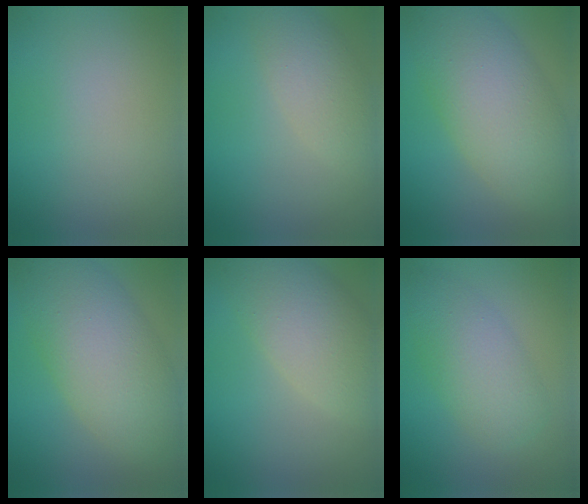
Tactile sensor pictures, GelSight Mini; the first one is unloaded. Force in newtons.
{"total": 3.7, "press": 3.7, "slide": 0.2}
{"total": 8.5, "press": 8.5, "slide": 0.4}
{"total": 8.5, "press": 8.5, "slide": 0.4}
{"total": 6.2, "press": 6.1, "slide": 0.7}
{"total": 4.3, "press": 4.3, "slide": 0.2}